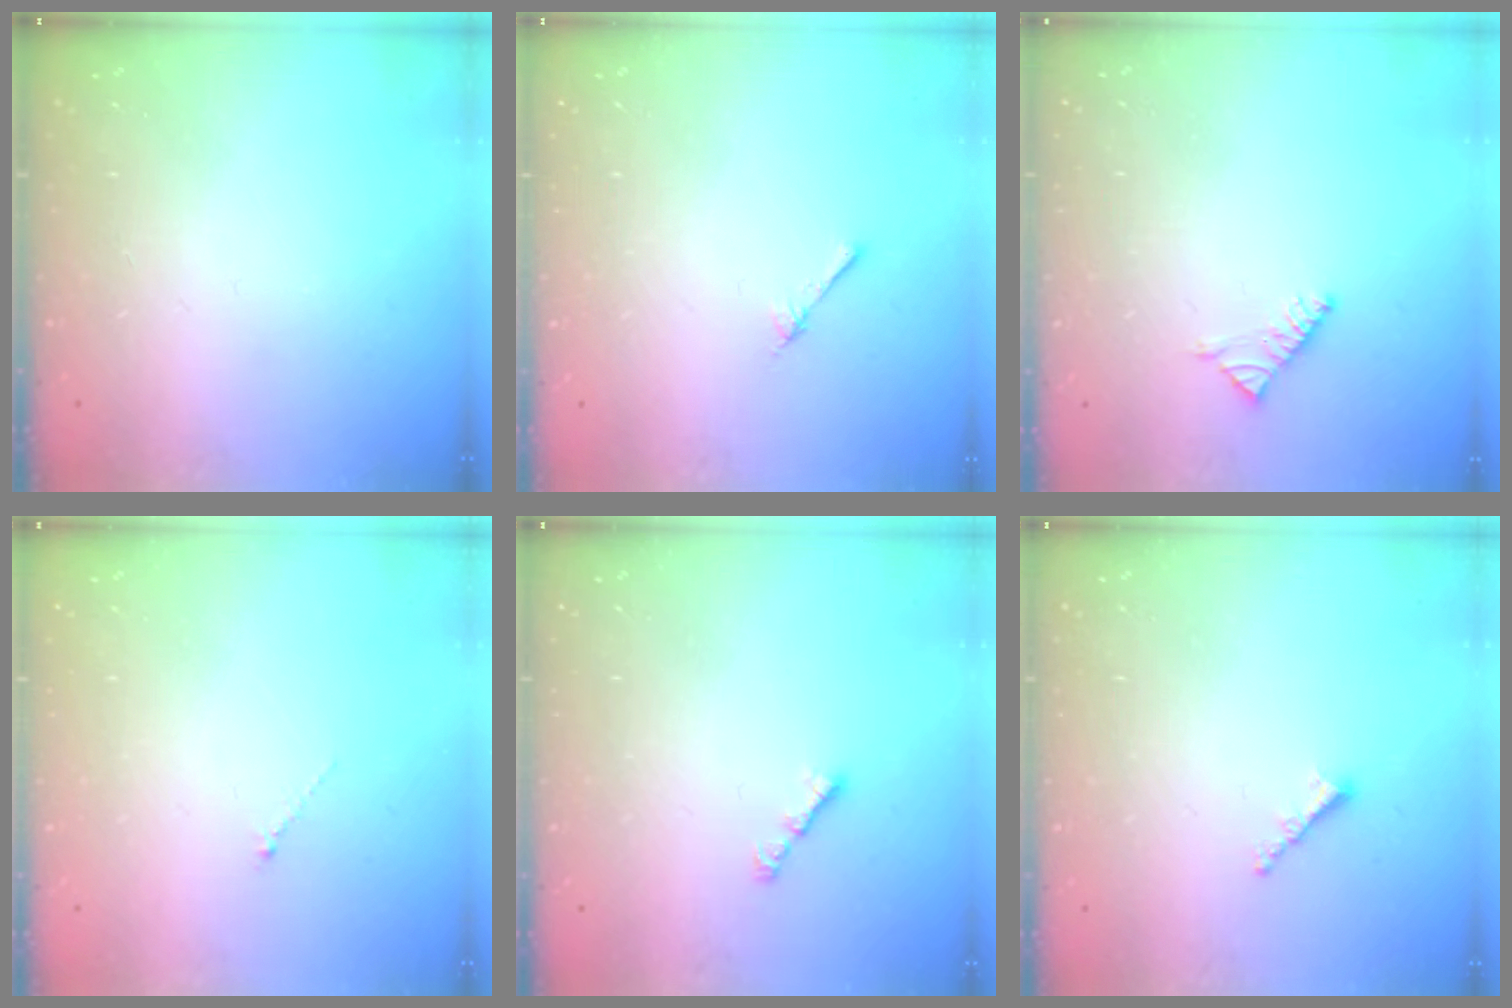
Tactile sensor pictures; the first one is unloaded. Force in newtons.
{"total": 2.4, "press": 2.4, "slide": 0.3}
{"total": 3.6, "press": 3.5, "slide": 0.6}
{"total": 0.0}
{"total": 1.9, "press": 1.8, "slide": 0.6}
{"total": 1.8, "press": 1.7, "slide": 0.5}